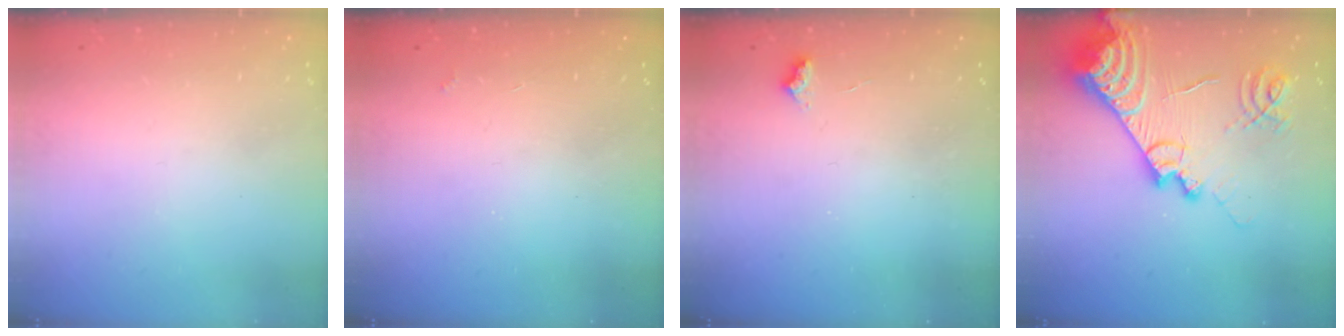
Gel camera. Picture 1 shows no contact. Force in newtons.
{"total": 2.7, "press": 2.7, "slide": 0.5}
{"total": 3.0, "press": 2.9, "slide": 0.5}
{"total": 20.0, "press": 19.9, "slide": 2.0}